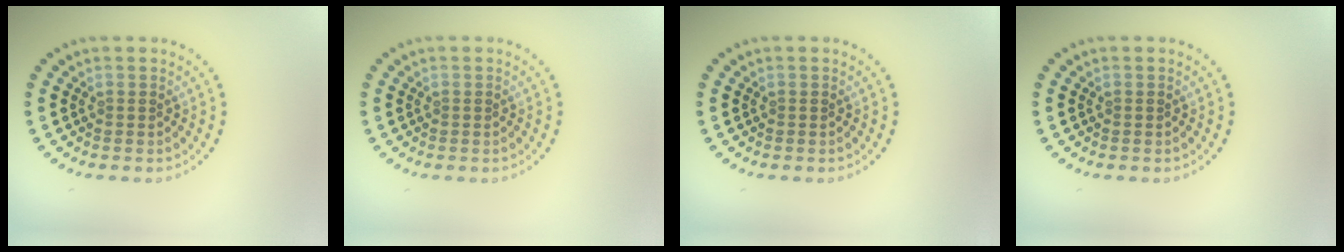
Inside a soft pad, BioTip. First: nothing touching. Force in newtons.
{"total": 0.0}
{"total": 0.0}
{"total": 0.0}